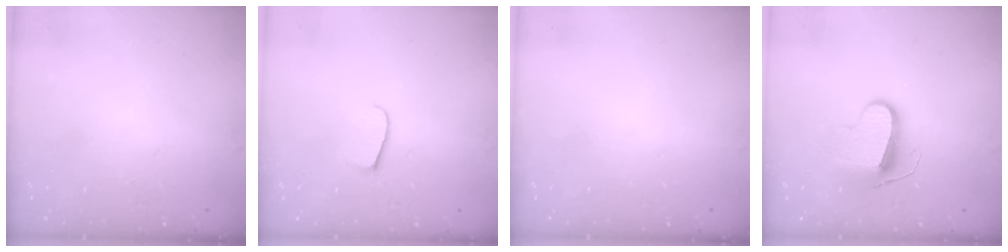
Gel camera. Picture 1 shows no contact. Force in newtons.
{"total": 6.2, "press": 6.1, "slide": 0.6}
{"total": 0.0}
{"total": 9.1, "press": 9.1, "slide": 0.2}